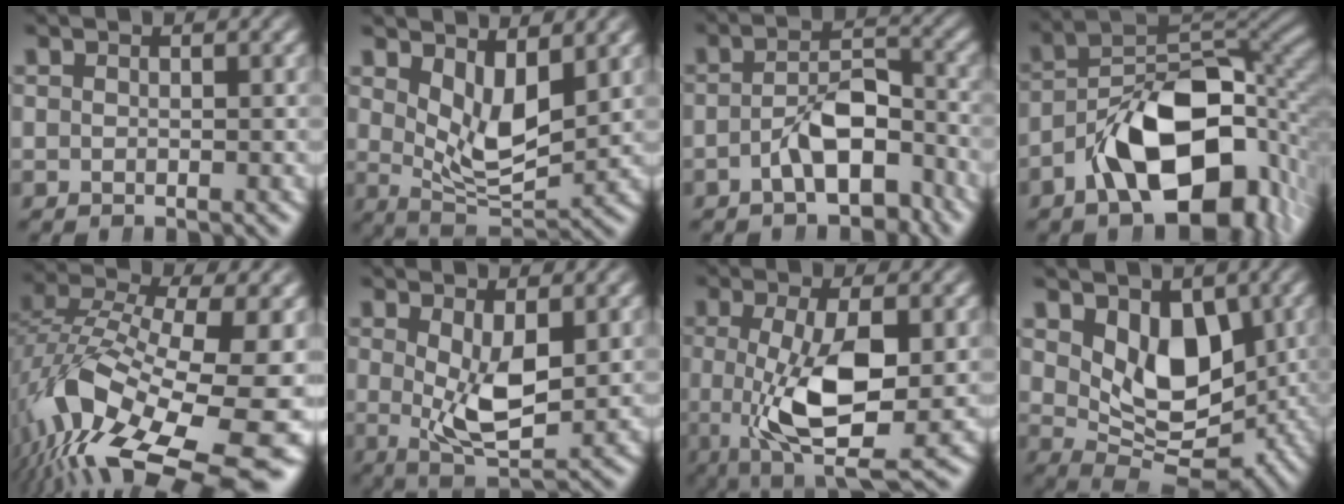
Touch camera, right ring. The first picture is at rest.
{"total": 5.7, "force": [1.9, 2.6, 4.7], "torque": [-0.069, -0.016, 0.036]}
{"total": 4.6, "force": [-2.7, 2.2, 3.0], "torque": [-0.046, -0.011, -0.045]}
{"total": 12.9, "force": [-4.4, 7.1, 9.9], "torque": [-0.154, -0.019, -0.055]}
{"total": 15.2, "force": [-5.1, 8.1, 11.7], "torque": [-0.236, -0.062, -0.040]}
{"total": 5.5, "force": [0.1, 2.5, 4.9], "torque": [-0.090, -0.026, 0.012]}
{"total": 7.7, "force": [-0.7, 2.8, 7.1], "torque": [-0.144, -0.033, 0.004]}
{"total": 8.4, "force": [0.9, 5.3, 6.4], "torque": [-0.114, -0.034, 0.026]}